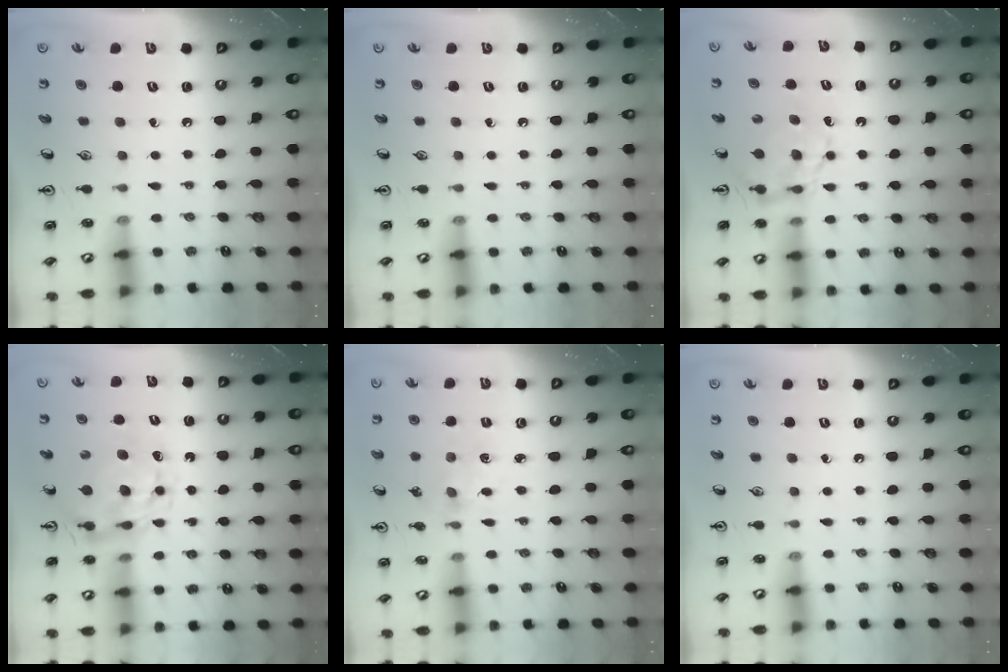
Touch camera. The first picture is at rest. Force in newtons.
{"total": 0.0}
{"total": 5.9, "press": 5.9, "slide": 0.3}
{"total": 8.7, "press": 8.7, "slide": 0.7}
{"total": 1.7, "press": 1.7, "slide": 0.1}
{"total": 0.0}